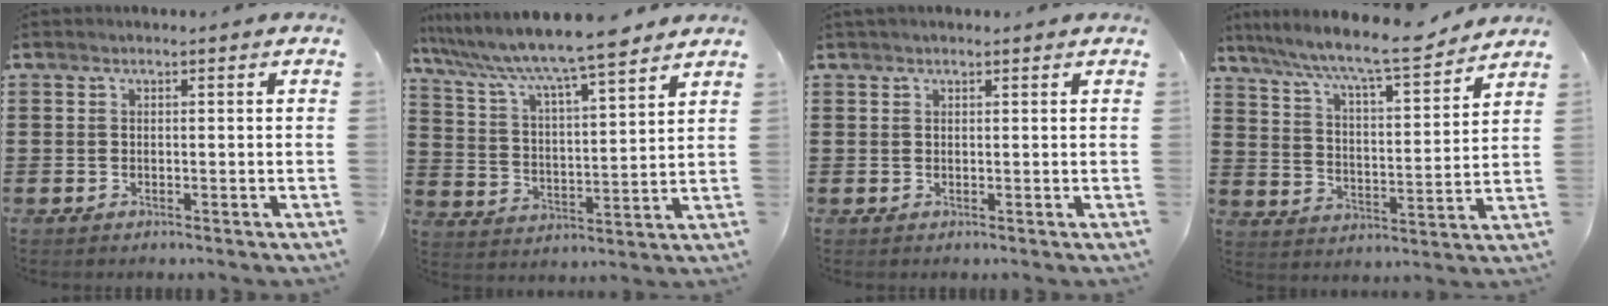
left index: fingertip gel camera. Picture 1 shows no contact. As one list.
[{"total": 7.5, "force": [6.9, -0.2, 3.0], "torque": [-0.089, -0.046, 0.111]}, {"total": 0.7, "force": [0.6, 0.2, 0.2], "torque": [-0.006, 0.001, 0.011]}, {"total": 8.8, "force": [7.8, 0.3, 4.2], "torque": [-0.102, -0.048, 0.124]}]